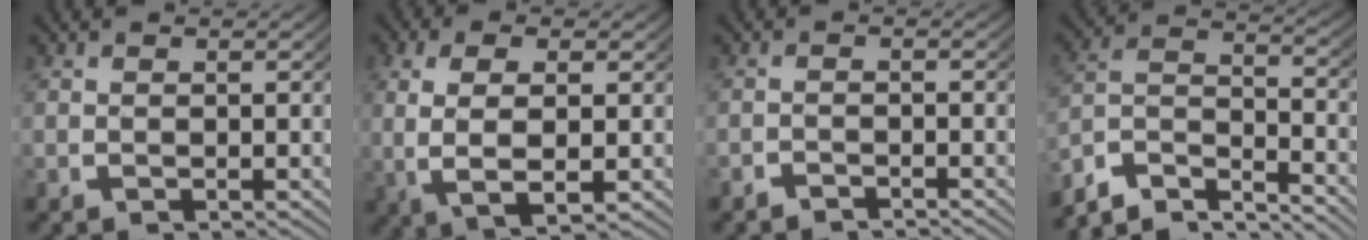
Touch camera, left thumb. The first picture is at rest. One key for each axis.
{"total": 6.3, "fx": 0.0, "fy": 3.3, "fz": 5.4, "tx": -0.114, "ty": -0.011, "tz": 0.011}
{"total": 1.6, "fx": -1.6, "fy": 0.1, "fz": 0.1, "tx": -0.001, "ty": -0.004, "tz": -0.032}
{"total": 10.3, "fx": -5.7, "fy": 6.6, "fz": 5.6, "tx": -0.124, "ty": -0.037, "tz": -0.095}